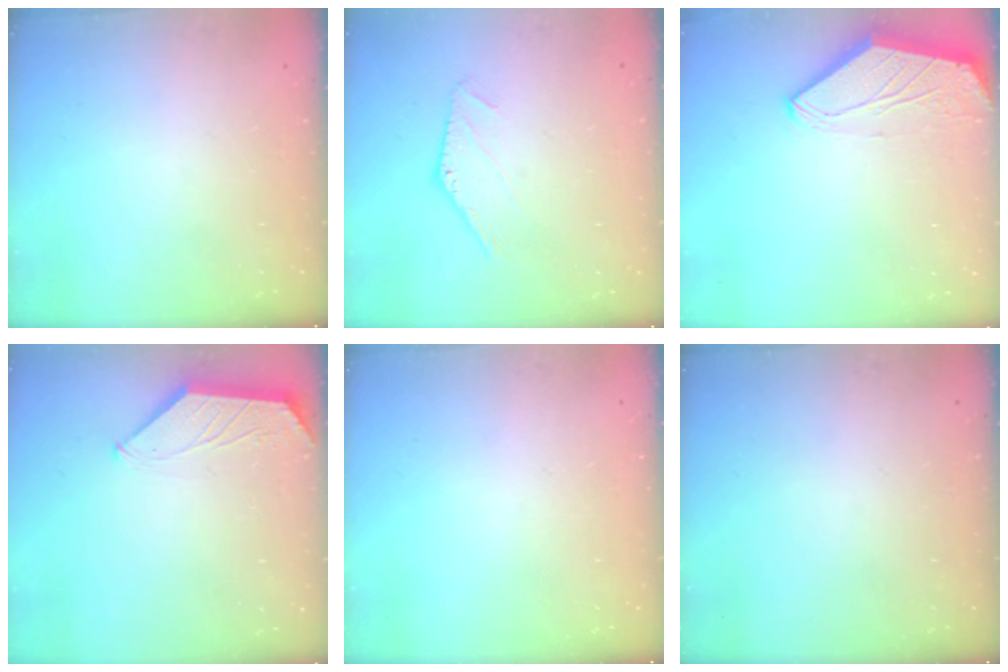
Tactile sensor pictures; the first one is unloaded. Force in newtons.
{"total": 0.0}
{"total": 0.0}
{"total": 0.9, "press": 0.9, "slide": 0.2}
{"total": 0.0}
{"total": 0.0}